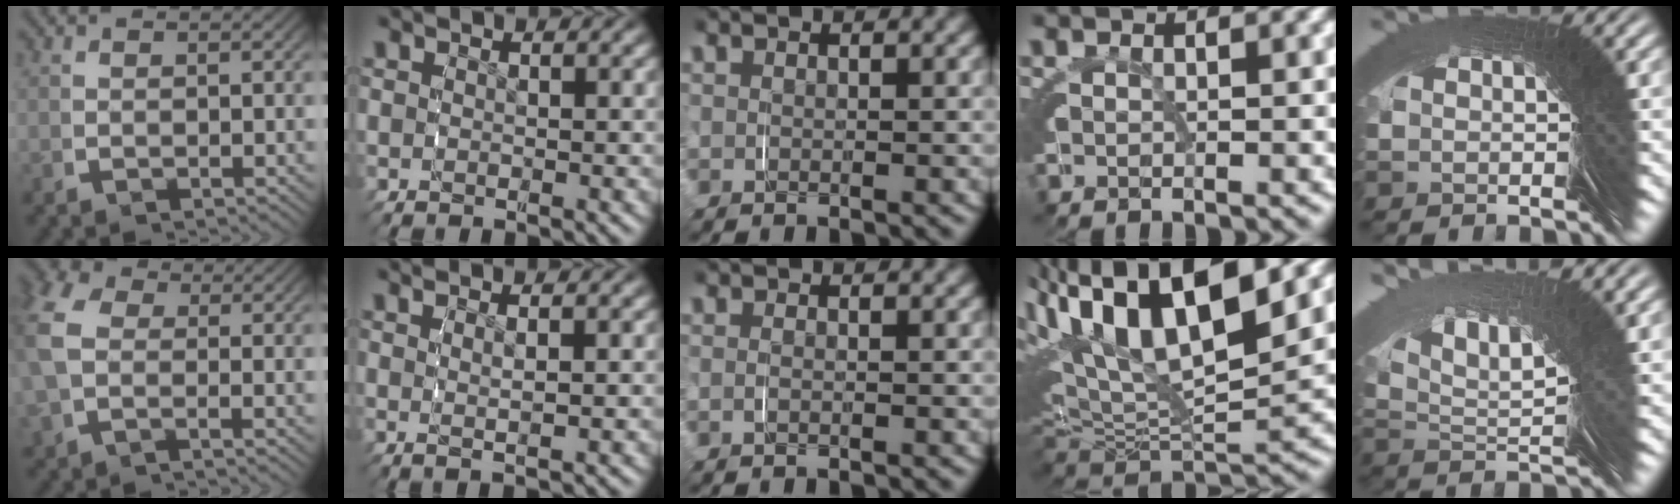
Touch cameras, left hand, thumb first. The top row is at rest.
{"thumb": {"total": 6.0, "force": [0.9, 4.3, 4.1], "torque": [-0.110, 0.001, 0.008]}, "index": {"total": 2.0, "force": [1.1, -0.3, 1.7], "torque": [-0.018, 0.001, 0.022]}, "middle": {"total": 0.5, "force": [-0.4, -0.4, -0.2], "torque": [0.001, -0.003, -0.006]}, "ring": {"total": 13.2, "force": [2.9, 8.4, 9.8], "torque": [-0.186, 0.000, 0.043]}, "little": {"total": 5.1, "force": [4.3, -2.1, 1.8], "torque": [-0.019, 0.050, 0.060]}}